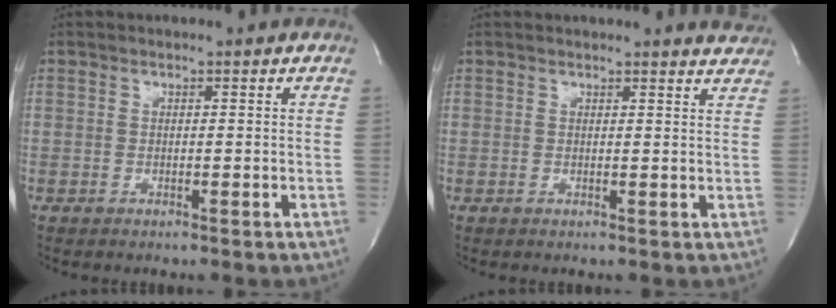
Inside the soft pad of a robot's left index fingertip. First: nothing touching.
{"total": 4.6, "force": [4.5, 0.3, 0.7], "torque": [-0.010, -0.021, 0.024]}